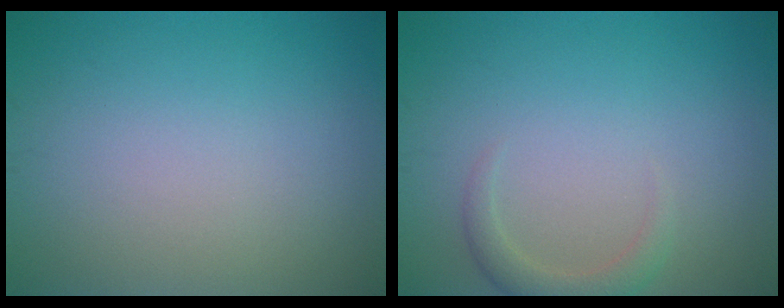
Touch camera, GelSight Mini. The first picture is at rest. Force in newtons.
{"total": 2.0, "press": 2.0, "slide": 0.3}